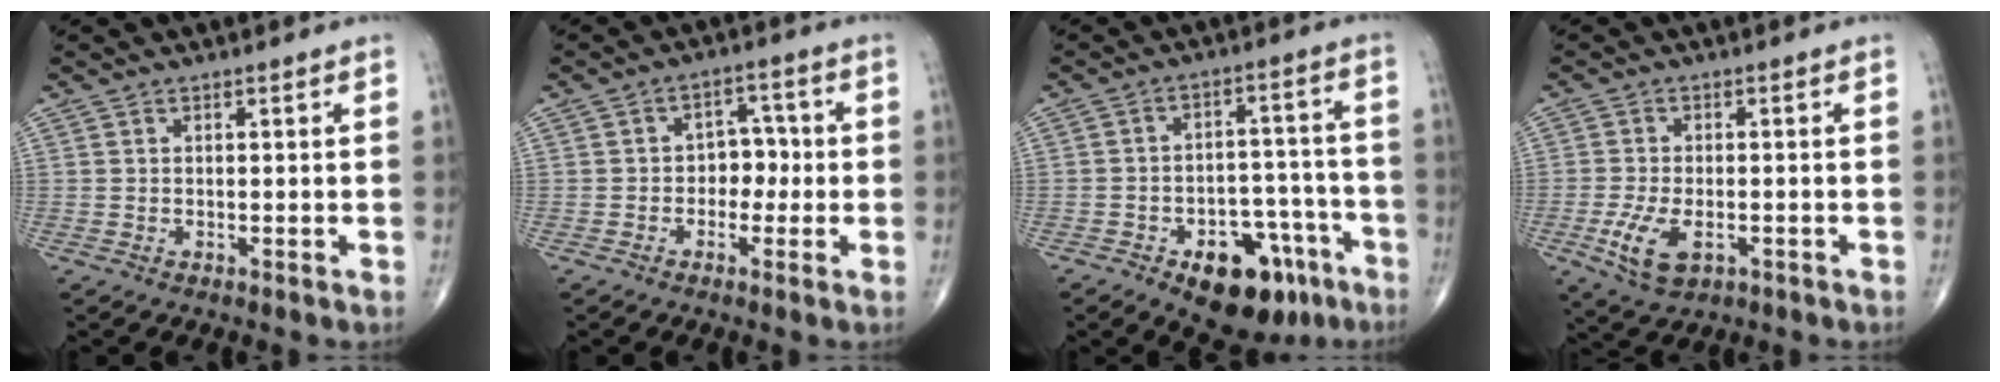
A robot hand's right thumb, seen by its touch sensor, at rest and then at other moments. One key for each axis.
{"total": 5.3, "fx": -0.8, "fy": 4.1, "fz": 3.3, "tx": -0.013, "ty": 0.022, "tz": -0.023}
{"total": 15.4, "fx": -8.6, "fy": 8.5, "fz": 9.5, "tx": -0.095, "ty": 0.065, "tz": -0.116}
{"total": 7.4, "fx": -2.5, "fy": 3.9, "fz": 5.7, "tx": -0.119, "ty": -0.001, "tz": -0.038}